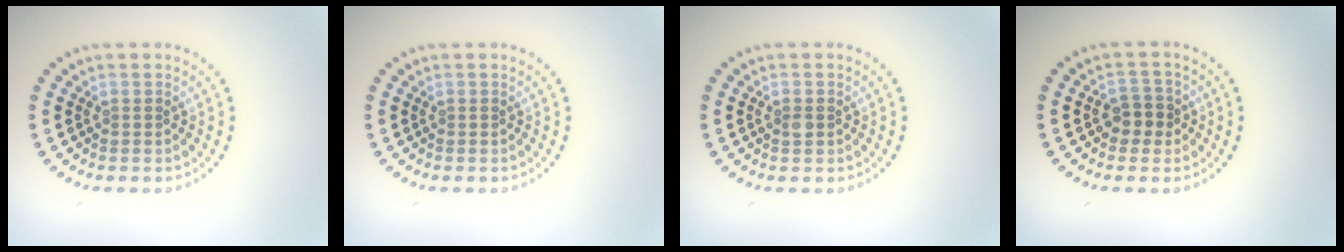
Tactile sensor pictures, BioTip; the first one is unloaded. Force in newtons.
{"total": 0.0}
{"total": 0.8, "press": 0.8, "slide": 0.0}
{"total": 2.1, "press": 1.9, "slide": 0.7}